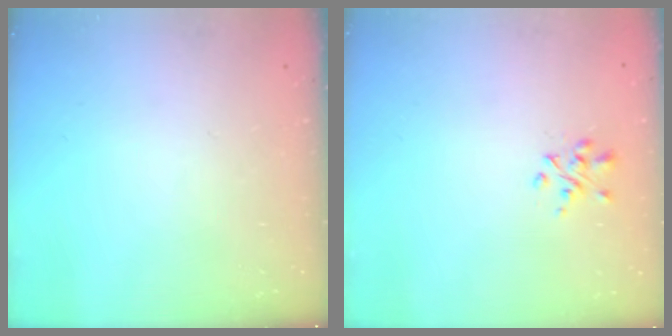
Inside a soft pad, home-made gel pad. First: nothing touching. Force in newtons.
{"total": 2.0, "press": 1.9, "slide": 0.5}